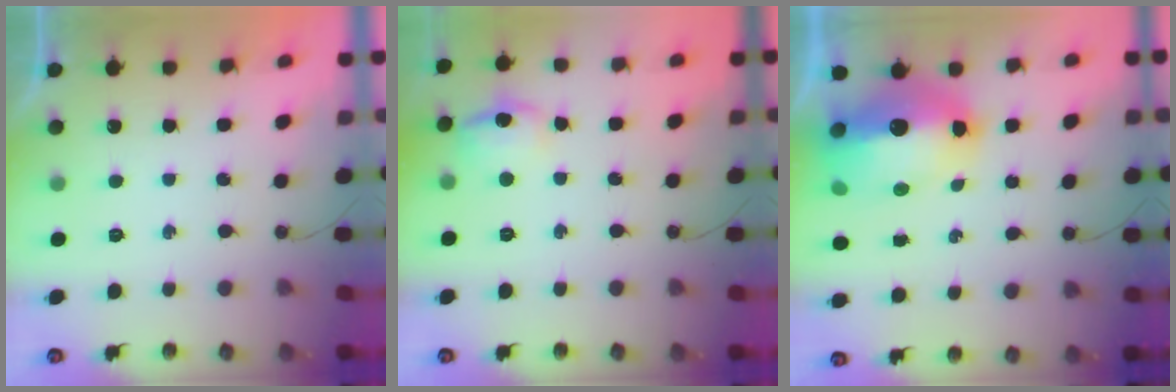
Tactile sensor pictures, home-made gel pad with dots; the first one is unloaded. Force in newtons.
{"total": 10.5, "press": 10.5, "slide": 0.8}
{"total": 23.2, "press": 19.0, "slide": 13.3}